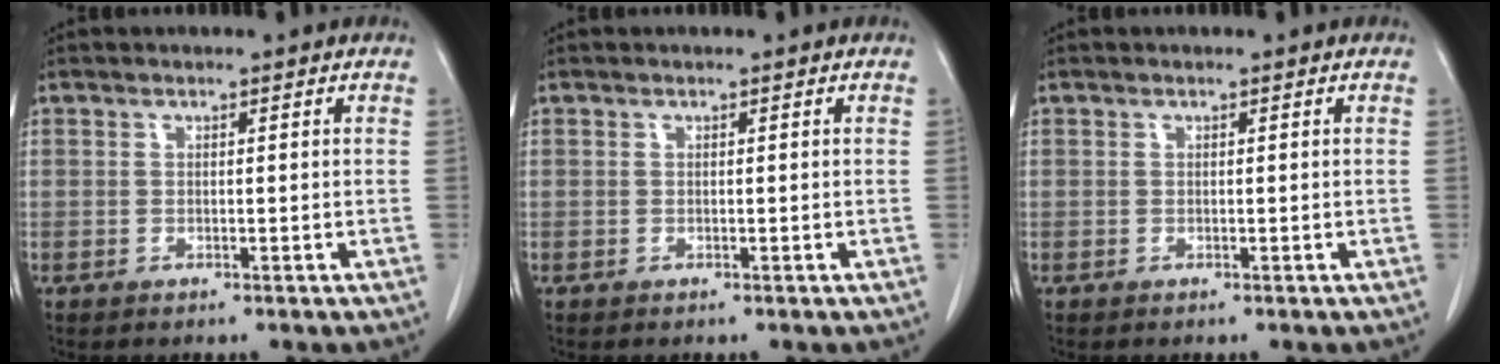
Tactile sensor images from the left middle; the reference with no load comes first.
{"total": 0.0}
{"total": 0.0}